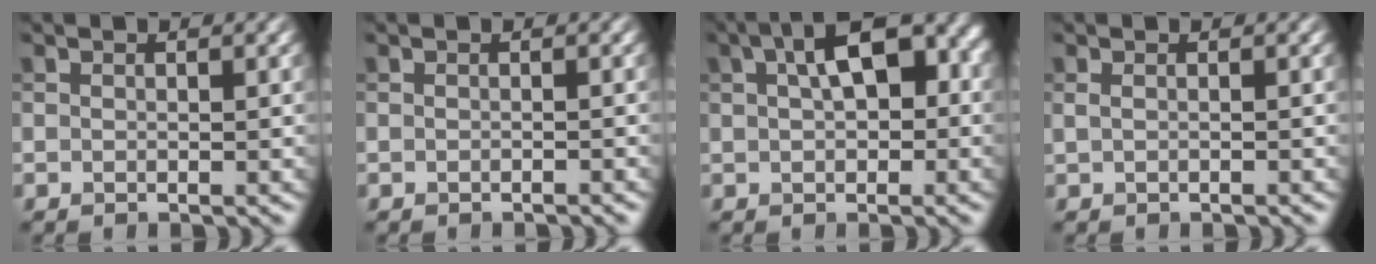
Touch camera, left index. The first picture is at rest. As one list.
[{"total": 0.6, "force": [-0.6, 0.0, 0.2], "torque": [0.000, 0.002, -0.009]}, {"total": 7.7, "force": [2.2, 3.8, 6.2], "torque": [-0.097, 0.022, 0.030]}, {"total": 0.7, "force": [0.2, 0.2, 0.6], "torque": [-0.014, -0.001, 0.000]}]